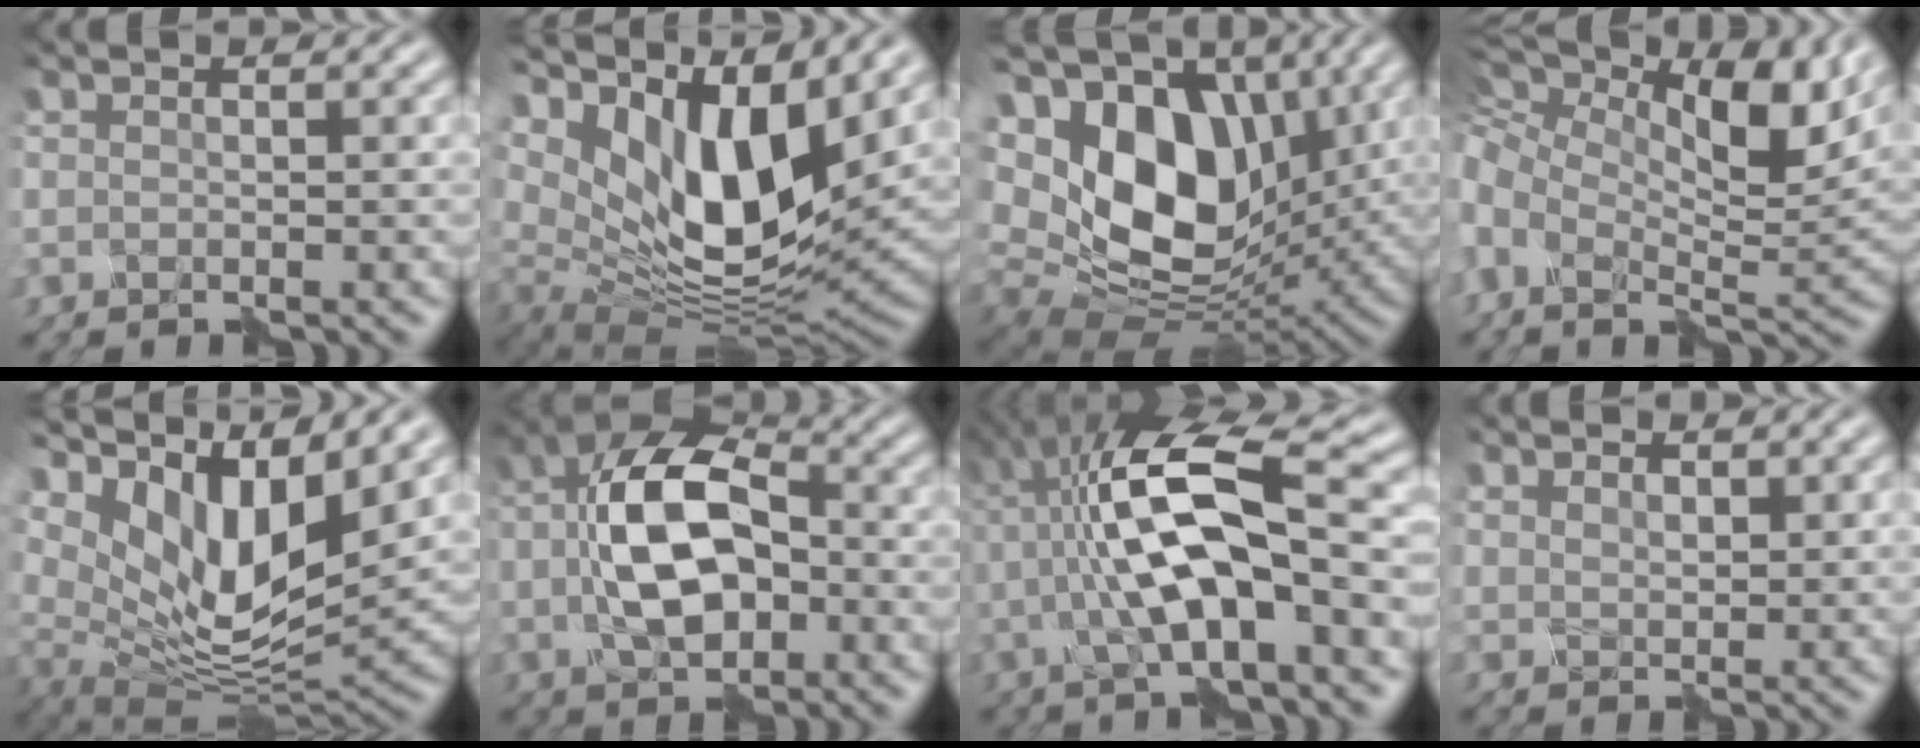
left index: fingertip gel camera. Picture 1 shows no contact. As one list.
[{"total": 12.4, "force": [6.0, 5.7, 9.2], "torque": [-0.174, -0.005, 0.128]}, {"total": 15.8, "force": [3.9, 10.6, 11.0], "torque": [-0.205, 0.012, 0.081]}, {"total": 13.0, "force": [5.1, 5.9, 10.5], "torque": [-0.198, 0.017, 0.086]}, {"total": 10.5, "force": [5.5, 4.5, 7.7], "torque": [-0.146, -0.008, 0.117]}, {"total": 9.2, "force": [-0.5, 5.3, 7.4], "torque": [-0.143, 0.017, -0.011]}, {"total": 10.4, "force": [0.4, 3.3, 9.9], "torque": [-0.176, 0.024, 0.008]}, {"total": 1.8, "force": [1.6, 0.8, 0.1], "torque": [-0.001, -0.001, 0.043]}]